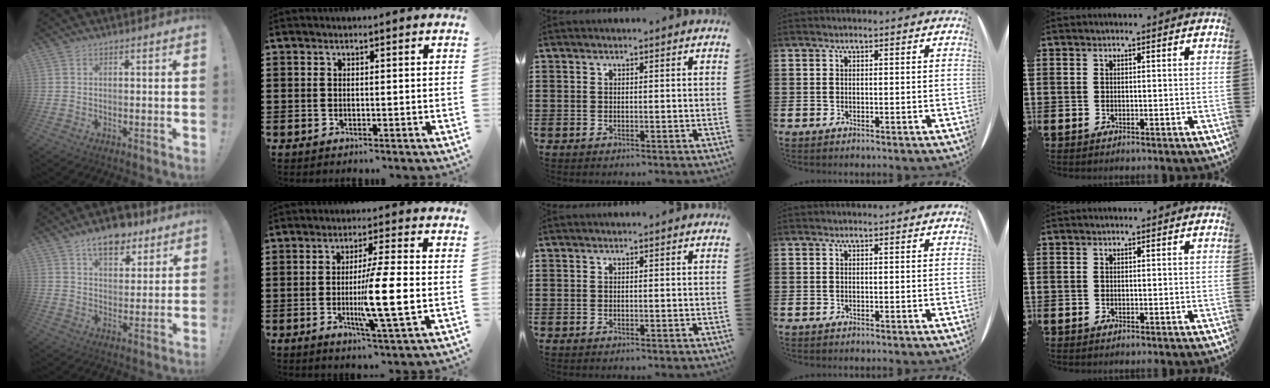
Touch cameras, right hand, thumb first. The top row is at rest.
{"thumb": {"total": 10.8, "force": [7.2, 5.7, 5.6], "torque": [-0.085, -0.034, 0.131]}, "index": {"total": 9.9, "force": [-1.6, 0.2, 9.8], "torque": [-0.185, -0.020, -0.035]}}